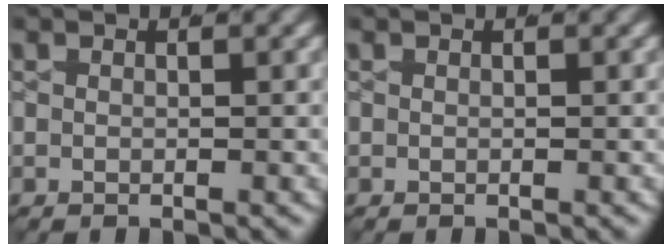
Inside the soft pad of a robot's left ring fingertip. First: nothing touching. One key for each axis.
{"total": 0.0}